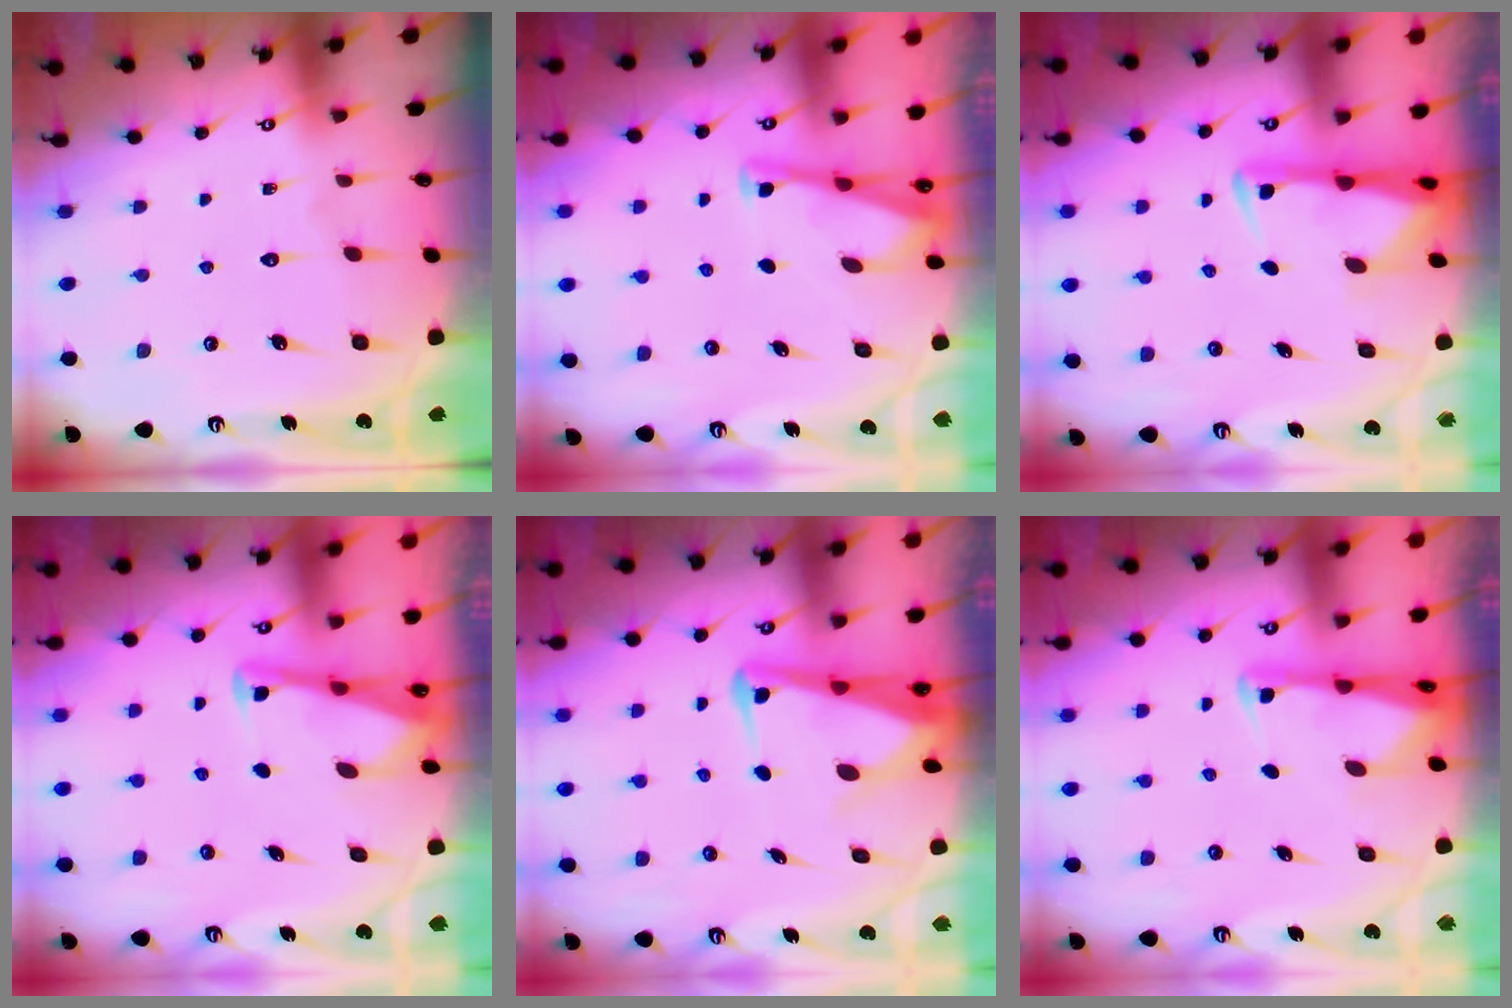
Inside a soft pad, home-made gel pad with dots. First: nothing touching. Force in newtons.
{"total": 2.9, "press": 2.9, "slide": 0.2}
{"total": 2.8, "press": 2.8, "slide": 0.4}
{"total": 2.8, "press": 2.8, "slide": 0.4}
{"total": 4.4, "press": 4.2, "slide": 1.2}
{"total": 2.0, "press": 2.0, "slide": 0.3}